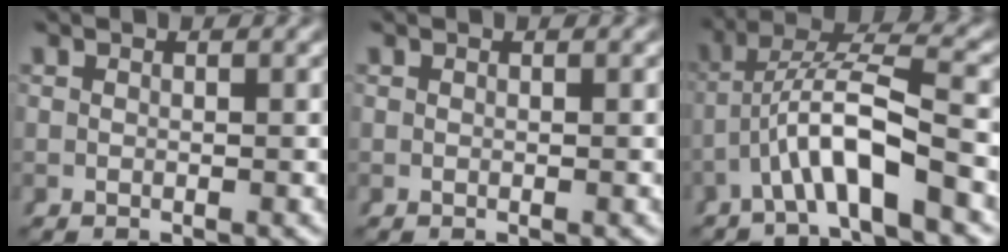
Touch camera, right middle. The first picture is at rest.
{"total": 0.0}
{"total": 5.6, "force": [-0.3, 2.1, 5.2], "torque": [-0.094, -0.009, -0.003]}